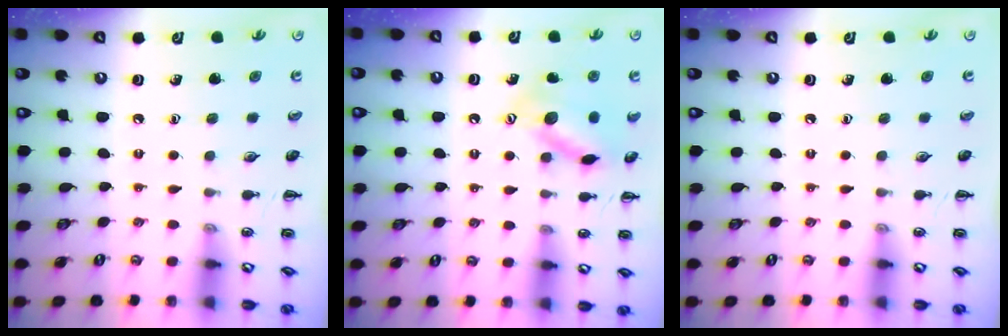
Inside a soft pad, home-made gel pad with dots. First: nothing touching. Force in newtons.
{"total": 12.9, "press": 12.9, "slide": 0.5}
{"total": 0.0}